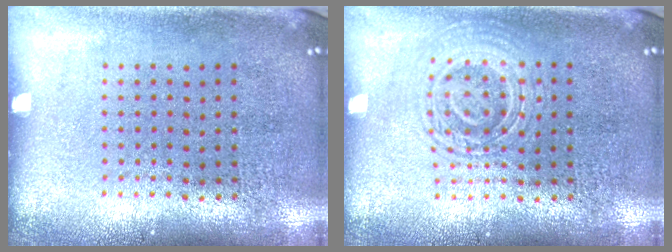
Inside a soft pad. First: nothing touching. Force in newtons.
{"total": 2.9, "press": 2.8, "slide": 0.6}